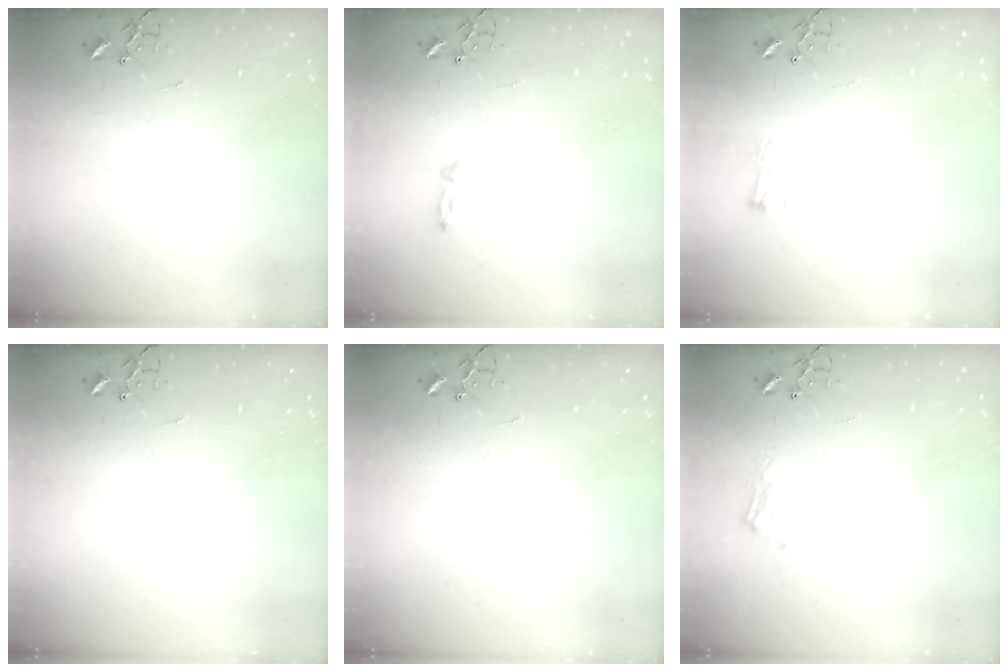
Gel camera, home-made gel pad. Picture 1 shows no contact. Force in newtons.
{"total": 3.4, "press": 3.3, "slide": 0.5}
{"total": 7.3, "press": 7.2, "slide": 0.9}
{"total": 0.0}
{"total": 0.0}
{"total": 7.2, "press": 7.2, "slide": 0.8}